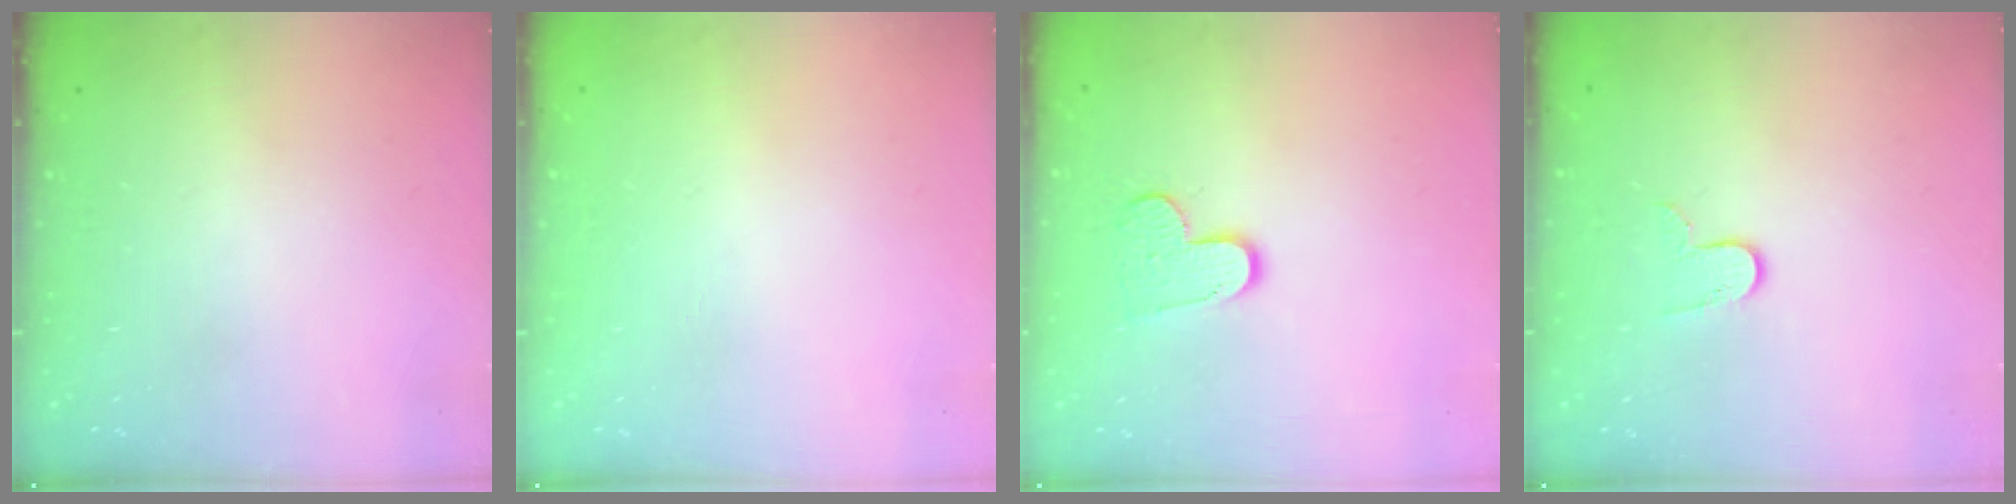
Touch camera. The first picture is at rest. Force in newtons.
{"total": 0.8, "press": 0.8, "slide": 0.1}
{"total": 9.1, "press": 9.1, "slide": 0.7}
{"total": 6.3, "press": 6.3, "slide": 0.5}